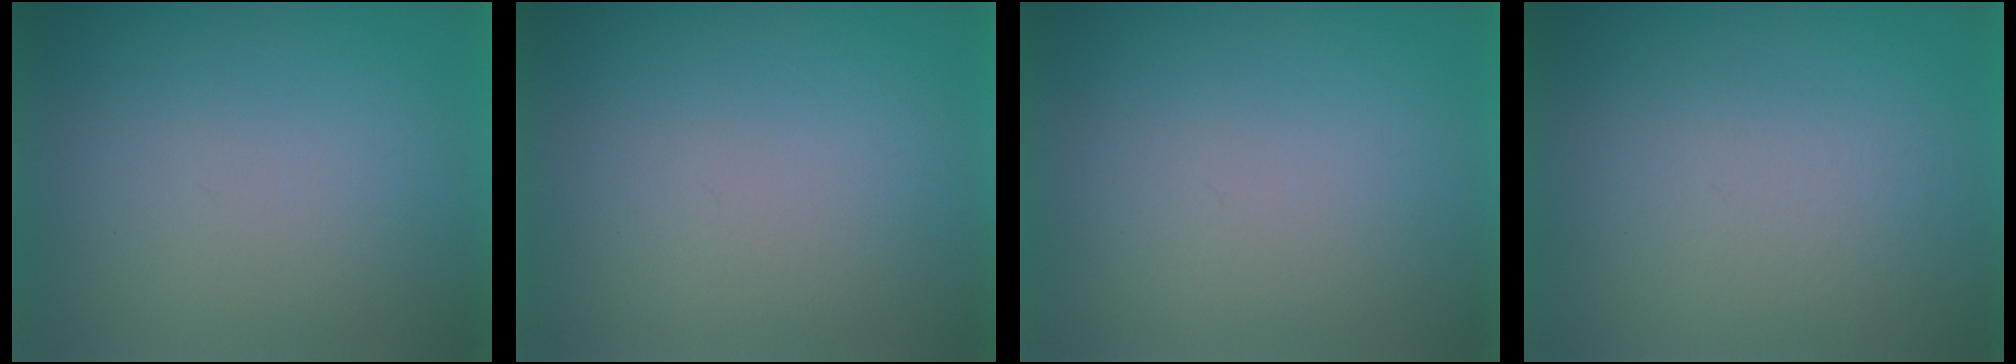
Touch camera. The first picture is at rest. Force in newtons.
{"total": 1.2}
{"total": 1.0}
{"total": 3.2}